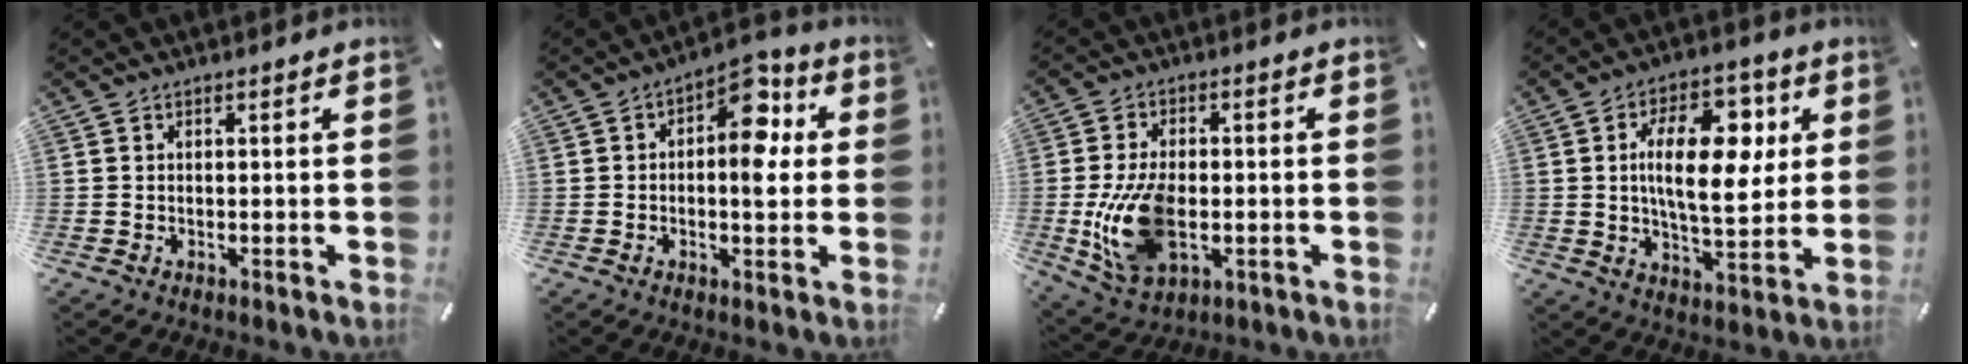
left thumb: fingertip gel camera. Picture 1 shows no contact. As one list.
[{"total": 10.3, "force": [2.0, 5.7, 8.3], "torque": [-0.093, -0.018, 0.028]}, {"total": 13.9, "force": [-2.4, 8.5, 10.7], "torque": [-0.233, -0.010, -0.042]}, {"total": 16.9, "force": [3.9, 8.7, 13.9], "torque": [-0.221, 0.002, 0.061]}]